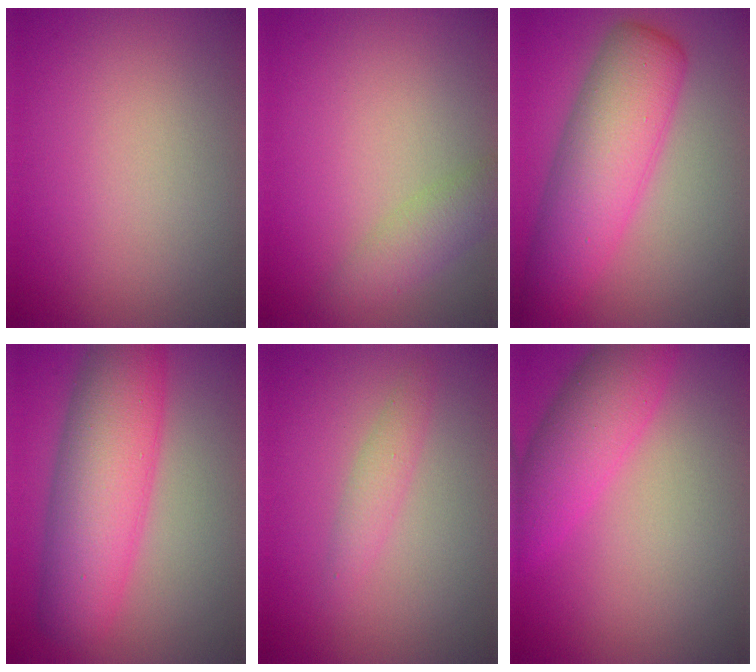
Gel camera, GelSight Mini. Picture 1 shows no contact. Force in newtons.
{"total": 2.5, "press": 2.5, "slide": 0.1}
{"total": 7.9, "press": 7.9, "slide": 0.2}
{"total": 8.9, "press": 8.9, "slide": 0.2}
{"total": 1.6, "press": 1.6, "slide": 0.1}
{"total": 5.3, "press": 5.3, "slide": 0.2}